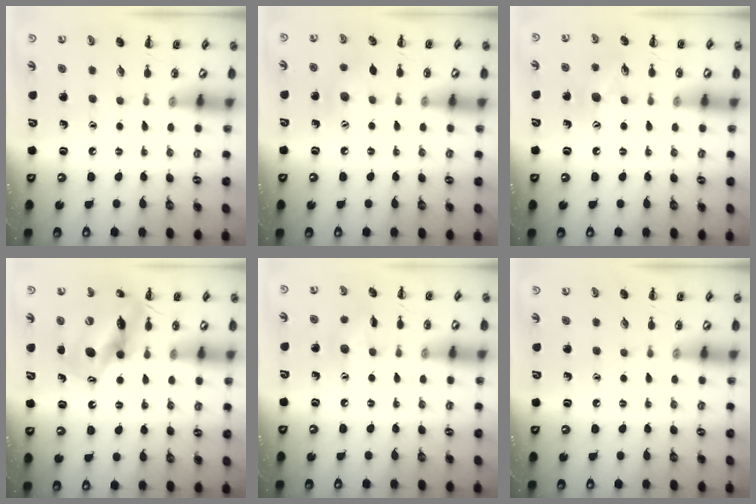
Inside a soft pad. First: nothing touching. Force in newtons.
{"total": 7.5, "press": 7.4, "slide": 1.5}
{"total": 8.3, "press": 8.2, "slide": 0.9}
{"total": 13.1, "press": 12.5, "slide": 3.7}
{"total": 5.3, "press": 5.2, "slide": 1.3}
{"total": 0.0}